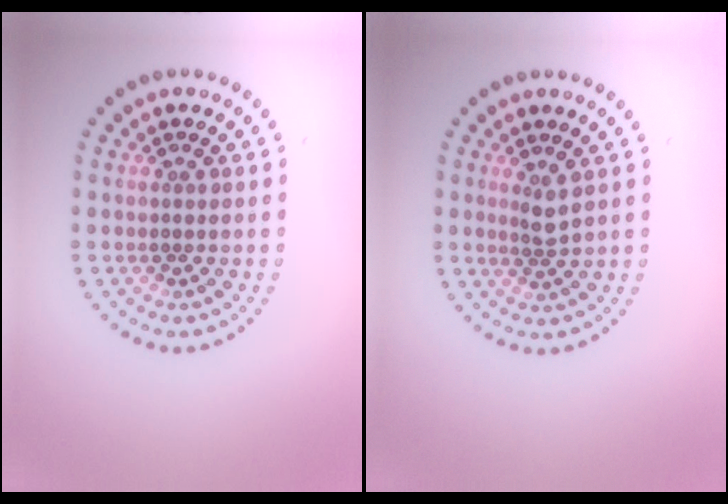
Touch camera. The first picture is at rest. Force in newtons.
{"total": 1.3, "press": 1.0, "slide": 0.9}